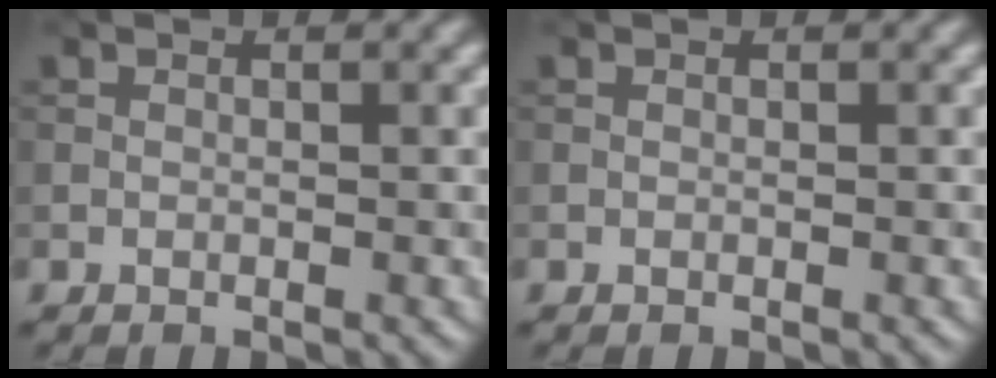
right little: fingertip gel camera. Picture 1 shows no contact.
{"total": 0.0}